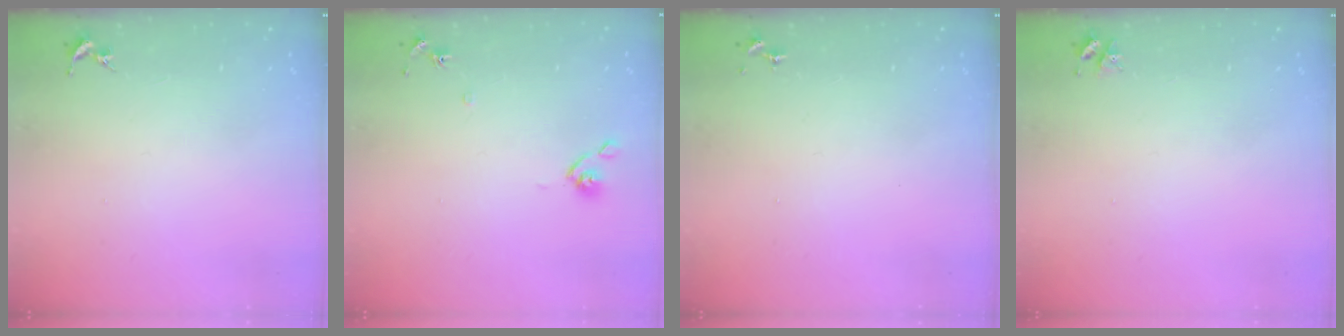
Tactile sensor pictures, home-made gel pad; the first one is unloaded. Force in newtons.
{"total": 7.1, "press": 7.0, "slide": 0.6}
{"total": 0.0}
{"total": 3.5, "press": 3.5, "slide": 0.5}